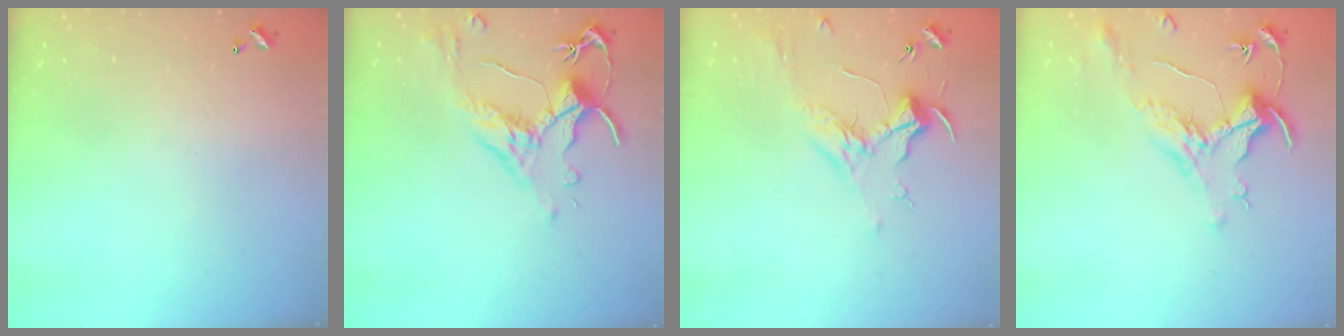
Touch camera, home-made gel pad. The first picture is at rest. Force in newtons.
{"total": 2.5, "press": 2.1, "slide": 1.3}
{"total": 1.8, "press": 1.7, "slide": 0.8}
{"total": 1.6, "press": 1.4, "slide": 0.7}